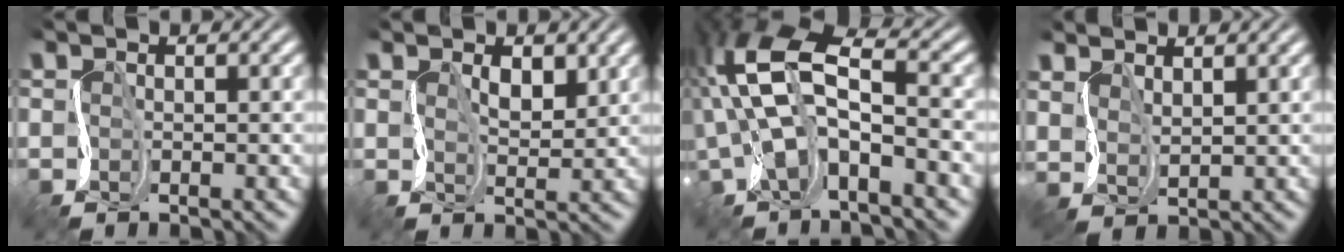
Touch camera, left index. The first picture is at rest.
{"total": 2.1, "force": [1.5, 1.0, 1.1], "torque": [-0.022, -0.001, 0.030]}
{"total": 7.5, "force": [-0.3, 3.2, 6.8], "torque": [-0.136, 0.019, -0.022]}
{"total": 2.3, "force": [2.2, 0.7, 0.2], "torque": [-0.016, 0.001, 0.052]}